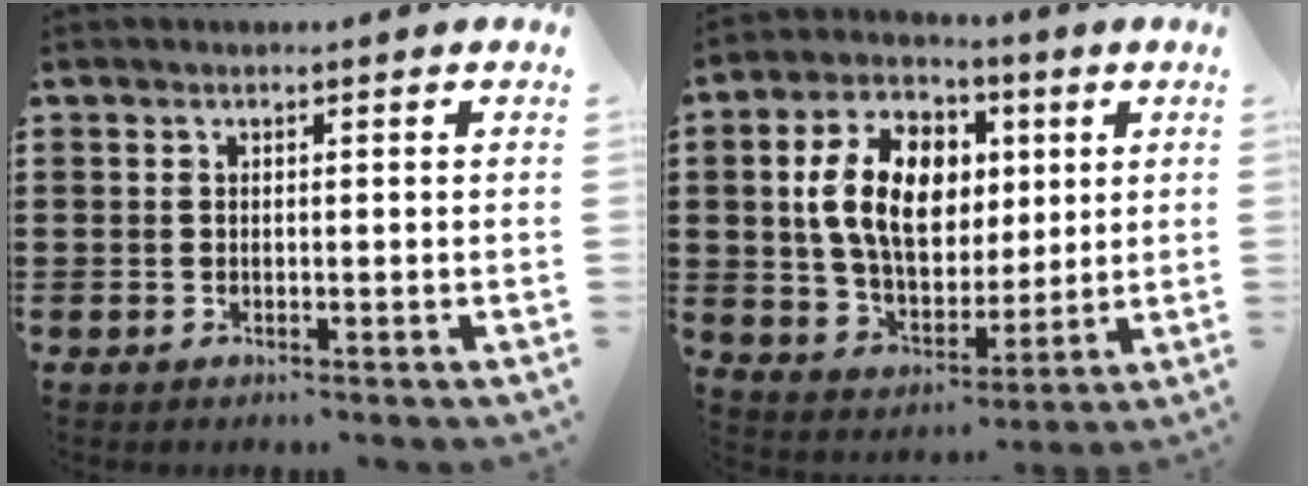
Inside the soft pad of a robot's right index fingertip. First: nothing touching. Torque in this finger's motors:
{"motor_torque": [2.14, 0.00, 1.05, 0.21]}